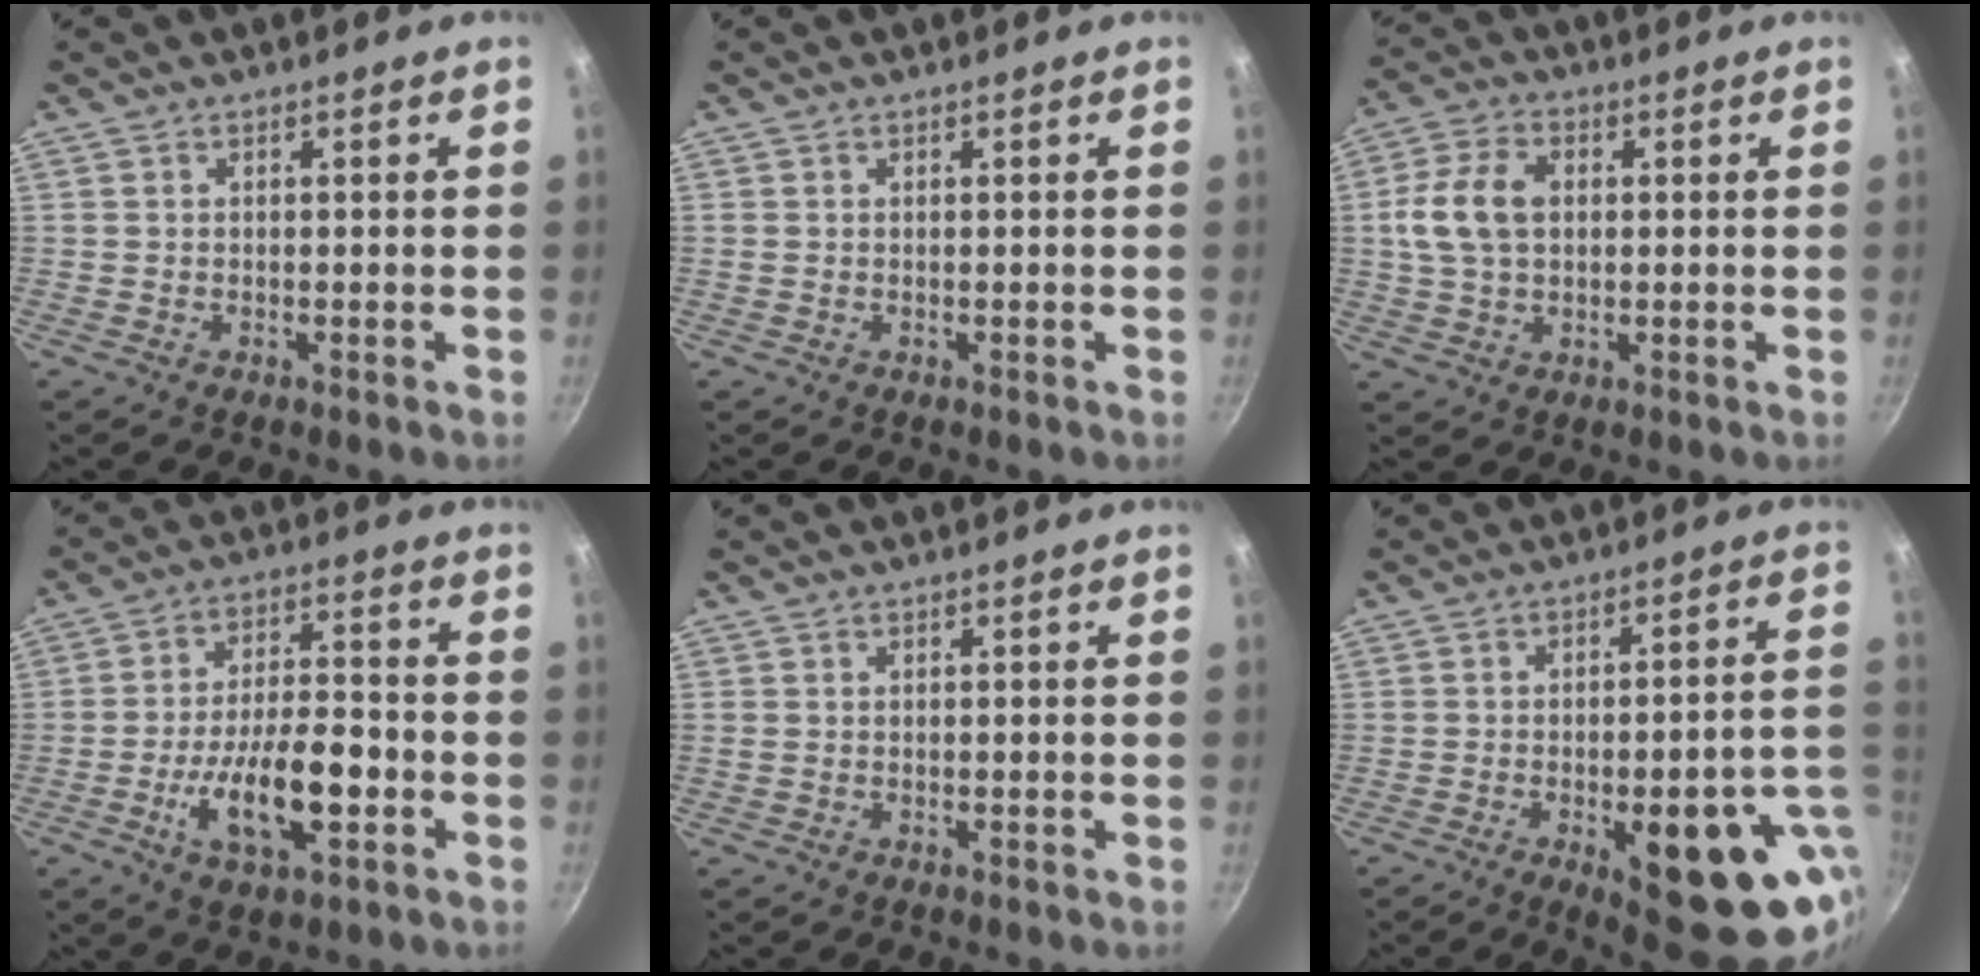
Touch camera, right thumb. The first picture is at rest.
{"total": 0.0}
{"total": 10.3, "force": [1.2, 7.1, 7.3], "torque": [-0.133, 0.016, 0.016]}
{"total": 14.2, "force": [-4.3, 6.1, 12.0], "torque": [-0.197, 0.031, -0.073]}
{"total": 0.5, "force": [0.0, 0.5, 0.2], "torque": [-0.005, 0.002, 0.001]}
{"total": 22.3, "force": [-7.0, 8.6, 19.4], "torque": [-0.191, 0.014, -0.082]}